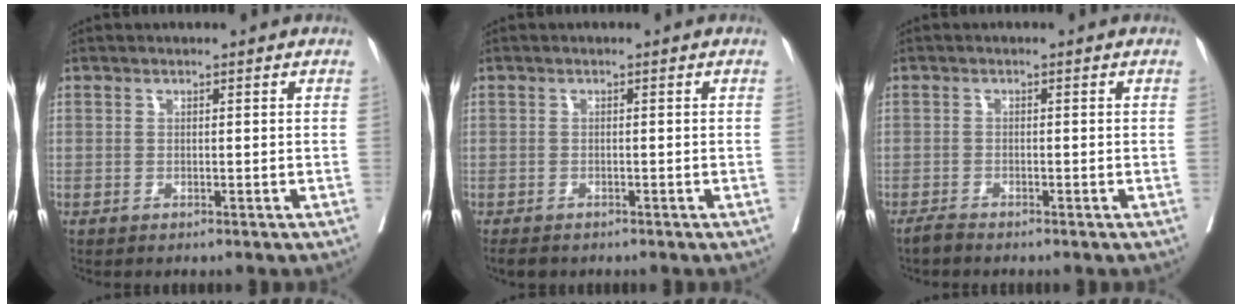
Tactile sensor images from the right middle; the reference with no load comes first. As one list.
[{"total": 2.3, "force": [-1.9, 1.0, 0.8], "torque": [-0.014, -0.005, -0.027]}, {"total": 1.2, "force": [-1.2, 0.0, 0.3], "torque": [-0.010, -0.002, -0.023]}]